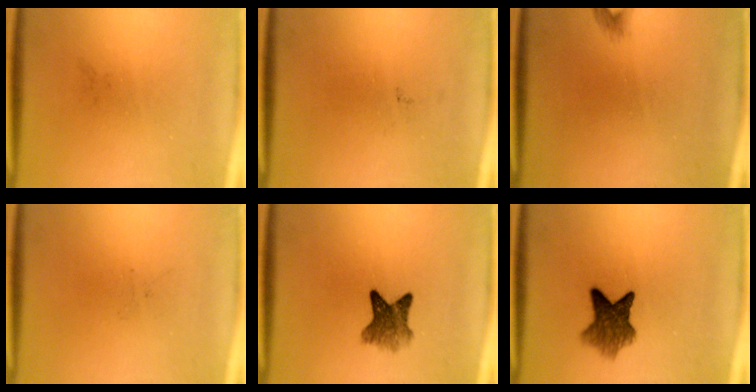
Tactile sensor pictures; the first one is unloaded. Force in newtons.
{"total": 0.0}
{"total": 0.9}
{"total": 0.0}
{"total": 5.2}
{"total": 6.7}